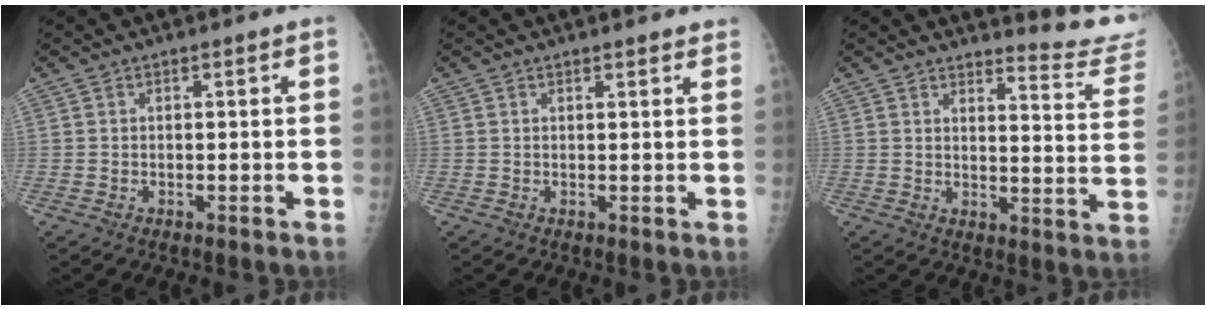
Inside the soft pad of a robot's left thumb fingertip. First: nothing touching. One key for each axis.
{"total": 3.5, "fx": 3.3, "fy": 0.6, "fz": 1.1, "tx": -0.003, "ty": -0.009, "tz": 0.031}
{"total": 12.1, "fx": 12.0, "fy": 0.5, "fz": 0.7, "tx": 0.016, "ty": -0.155, "tz": 0.125}